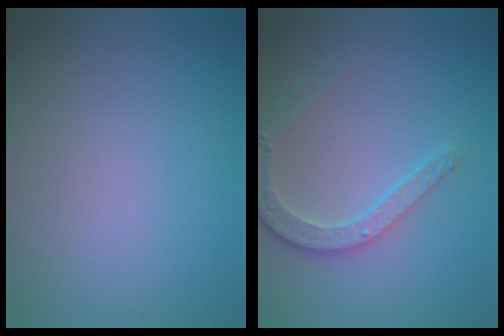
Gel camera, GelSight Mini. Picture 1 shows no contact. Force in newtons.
{"total": 3.4, "press": 2.9, "slide": 1.9}